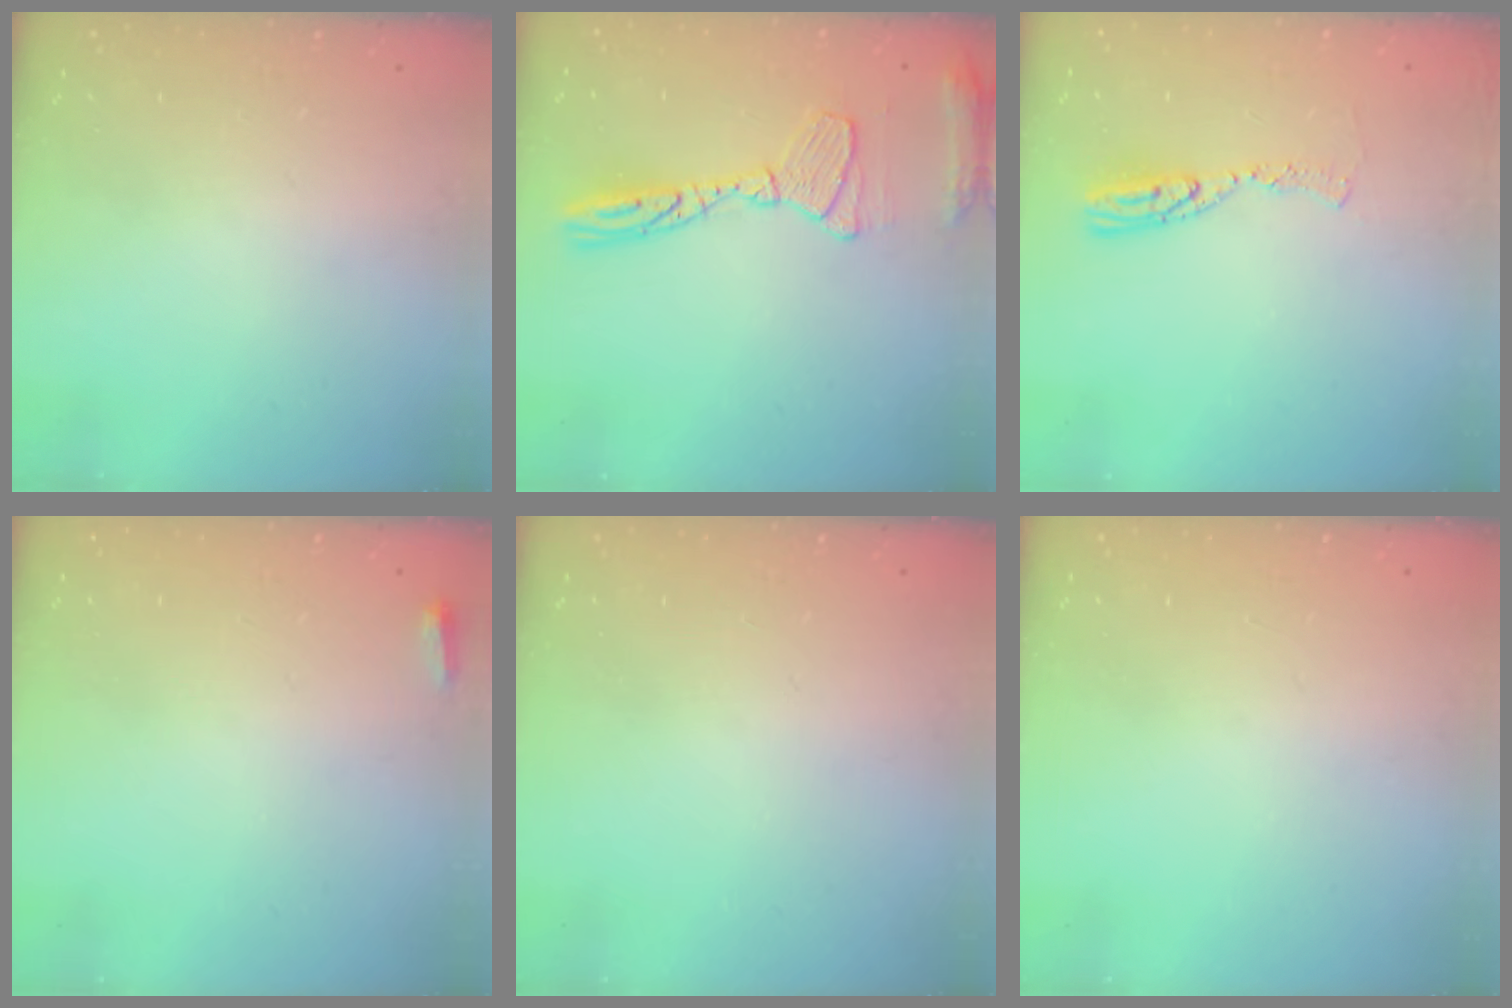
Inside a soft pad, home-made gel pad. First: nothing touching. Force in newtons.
{"total": 14.2, "press": 14.1, "slide": 1.2}
{"total": 8.2, "press": 8.1, "slide": 0.7}
{"total": 2.7, "press": 2.6, "slide": 0.9}
{"total": 0.0}
{"total": 1.0, "press": 0.0, "slide": 1.0}